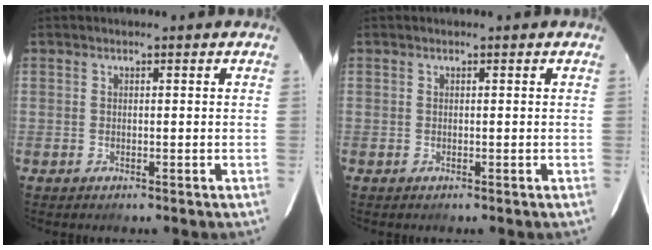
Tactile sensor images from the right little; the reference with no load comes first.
{"total": 0.0}